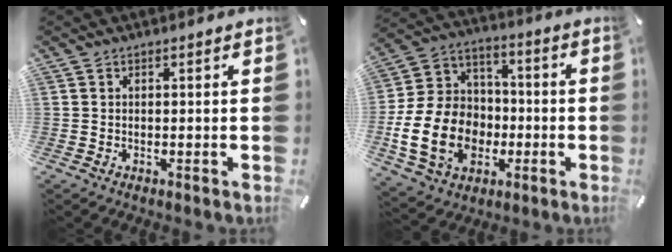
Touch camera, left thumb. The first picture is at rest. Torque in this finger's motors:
{"motor_torque": [0.25, 1.95, 1.64, -1.13, 0.29]}